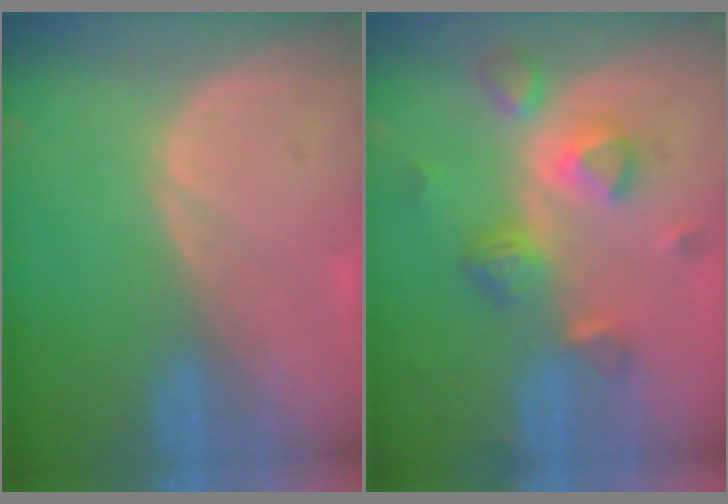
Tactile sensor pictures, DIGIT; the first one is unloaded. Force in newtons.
{"total": 7.8, "press": 7.0, "slide": 3.6}